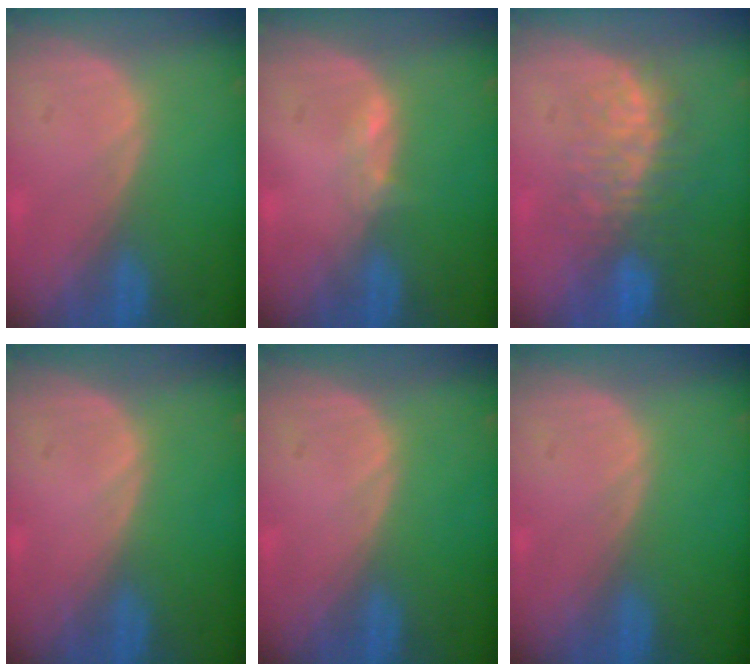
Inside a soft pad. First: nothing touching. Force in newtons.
{"total": 1.3, "press": 1.2, "slide": 0.5}
{"total": 8.1, "press": 7.5, "slide": 2.9}
{"total": 0.0}
{"total": 0.0}
{"total": 0.0}